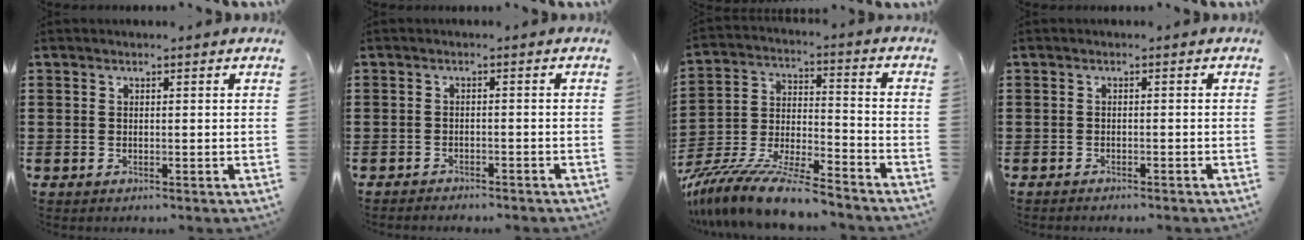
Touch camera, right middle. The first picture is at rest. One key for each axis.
{"total": 1.4, "fx": -1.4, "fy": 0.2, "fz": 0.0, "tx": -0.003, "ty": 0.003, "tz": -0.030}
{"total": 11.0, "fx": -10.1, "fy": 0.3, "fz": 4.3, "tx": -0.078, "ty": 0.015, "tz": -0.201}
{"total": 0.7, "fx": -0.7, "fy": 0.0, "fz": 0.0, "tx": -0.002, "ty": -0.002, "tz": -0.015}